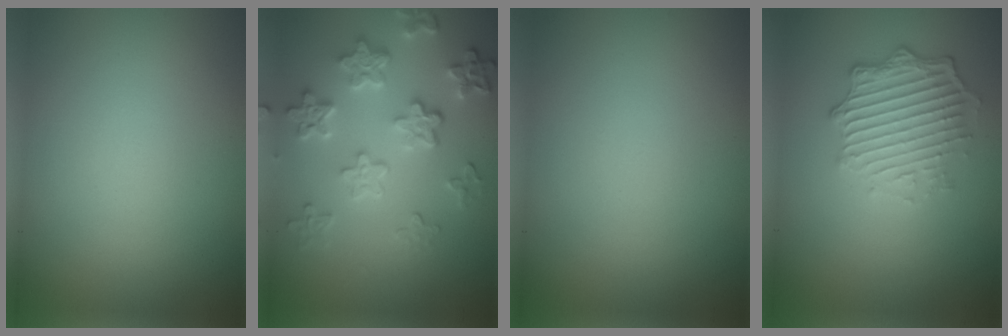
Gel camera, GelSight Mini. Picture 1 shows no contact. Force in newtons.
{"total": 6.0, "press": 4.4, "slide": 4.0}
{"total": 0.0}
{"total": 4.9, "press": 3.7, "slide": 3.2}